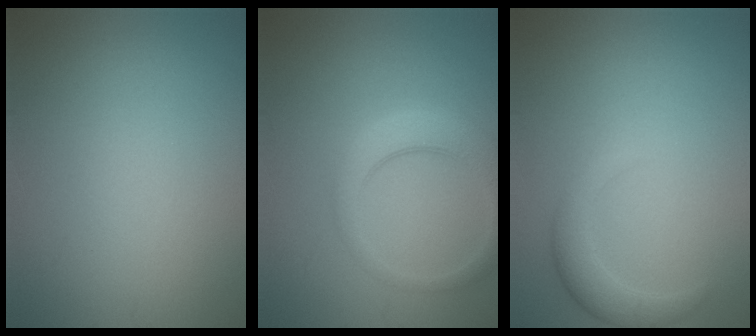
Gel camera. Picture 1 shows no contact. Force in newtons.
{"total": 4.0, "press": 4.0, "slide": 0.2}
{"total": 2.4, "press": 2.4, "slide": 0.1}